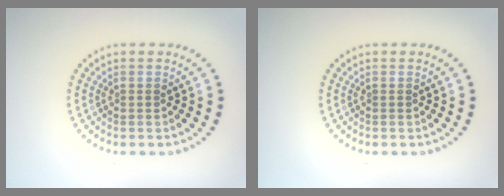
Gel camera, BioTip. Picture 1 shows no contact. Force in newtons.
{"total": 0.0}